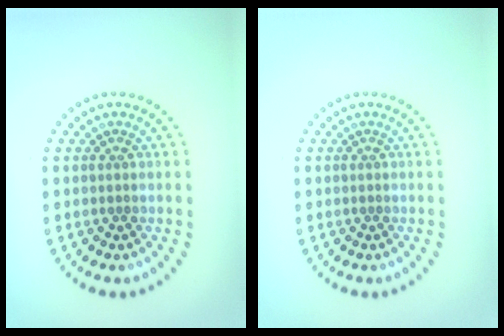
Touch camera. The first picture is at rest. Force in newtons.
{"total": 0.0}